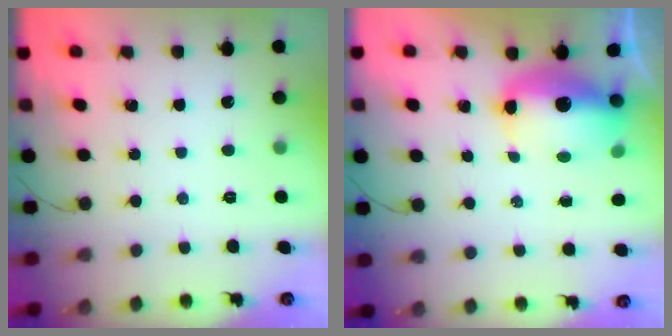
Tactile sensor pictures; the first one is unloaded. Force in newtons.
{"total": 12.4, "press": 12.1, "slide": 2.7}